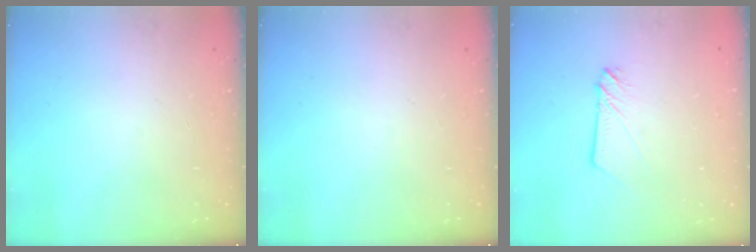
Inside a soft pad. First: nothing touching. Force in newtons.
{"total": 0.0}
{"total": 3.3, "press": 3.2, "slide": 0.5}